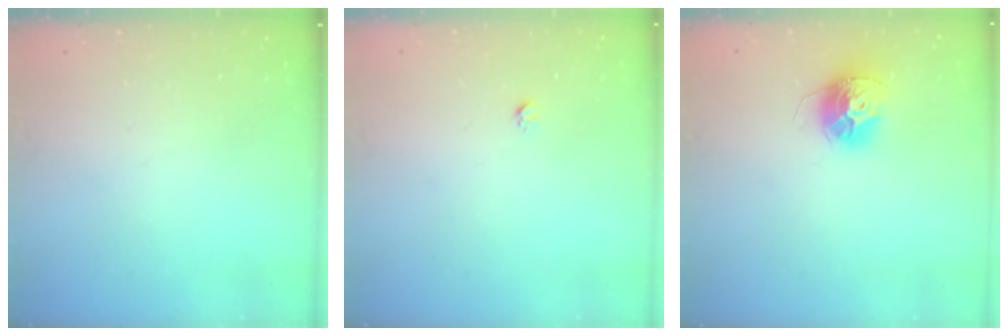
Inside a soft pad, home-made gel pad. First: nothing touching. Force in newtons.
{"total": 2.7, "press": 2.7, "slide": 0.3}
{"total": 11.3, "press": 11.3, "slide": 0.7}